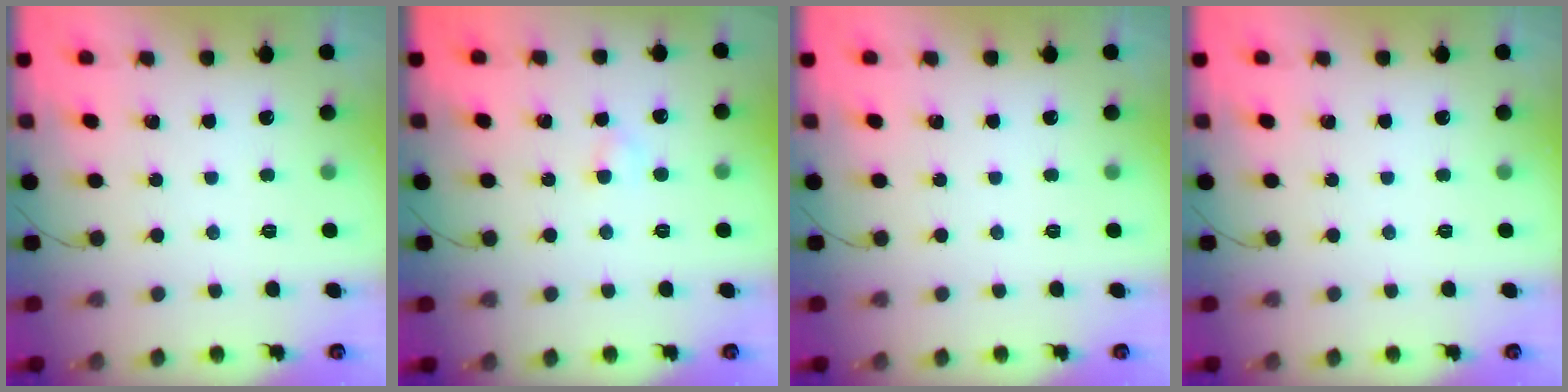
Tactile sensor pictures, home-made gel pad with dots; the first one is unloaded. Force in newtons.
{"total": 2.6, "press": 2.3, "slide": 1.0}
{"total": 0.0}
{"total": 0.0}